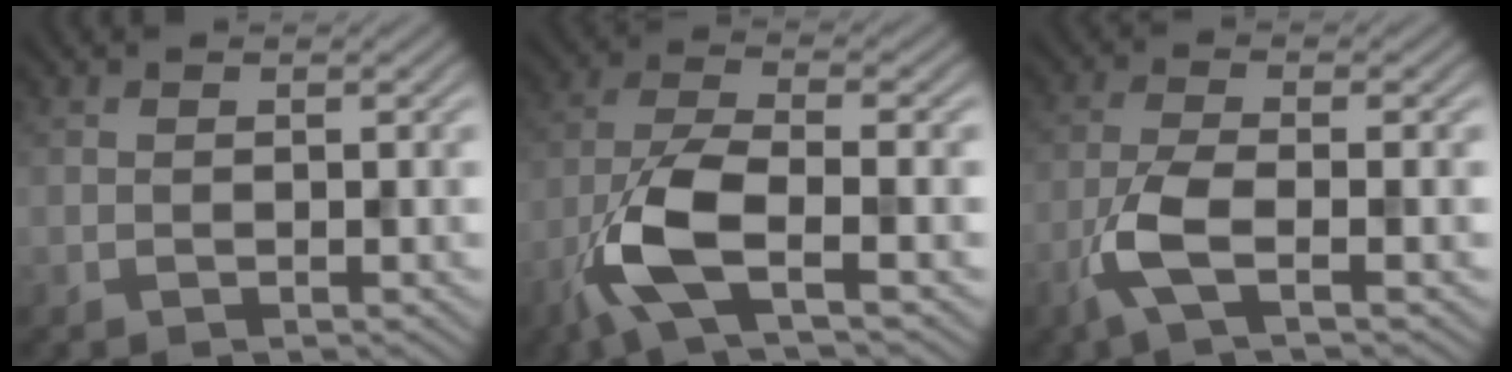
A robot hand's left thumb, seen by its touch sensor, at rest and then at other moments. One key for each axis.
{"total": 8.6, "fx": -3.8, "fy": 2.8, "fz": 7.2, "tx": -0.159, "ty": 0.000, "tz": -0.091}
{"total": 5.3, "fx": -2.3, "fy": 1.3, "fz": 4.6, "tx": -0.105, "ty": -0.001, "tz": -0.057}